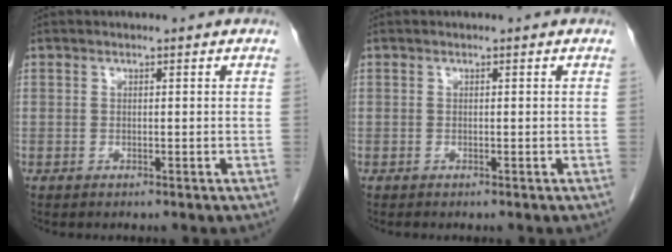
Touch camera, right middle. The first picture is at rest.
{"total": 0.0}